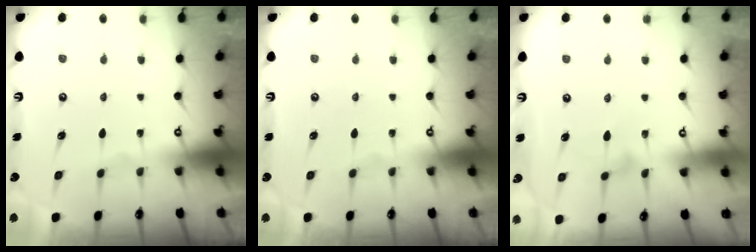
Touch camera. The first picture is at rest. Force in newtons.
{"total": 0.0}
{"total": 4.1, "press": 4.1, "slide": 0.2}